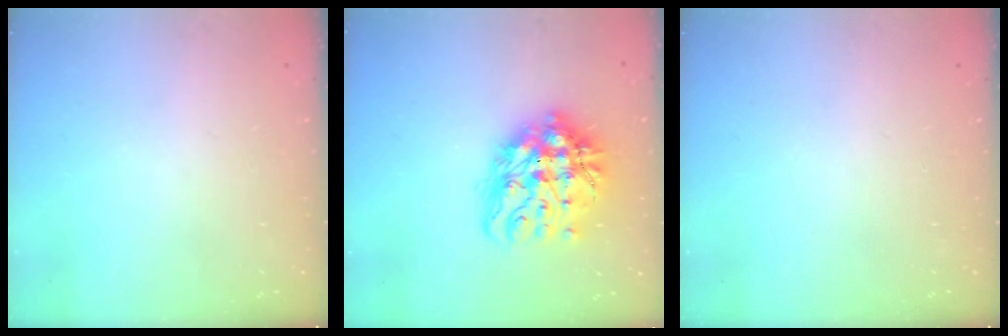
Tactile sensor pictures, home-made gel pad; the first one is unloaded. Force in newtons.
{"total": 17.9, "press": 17.8, "slide": 2.1}
{"total": 0.0}